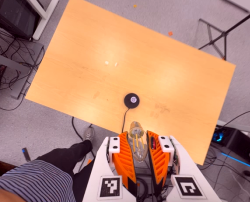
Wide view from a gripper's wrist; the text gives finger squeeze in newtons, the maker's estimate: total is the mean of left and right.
{"total": 21.7, "left": 27.2, "right": 16.1}